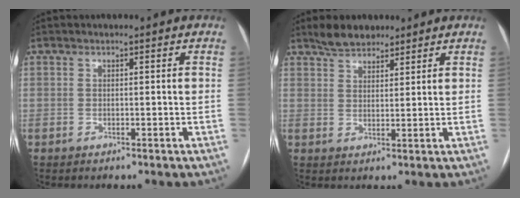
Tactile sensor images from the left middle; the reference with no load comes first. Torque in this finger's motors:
{"motor_torque": [0.16, -0.14, 0.04, 0.01]}